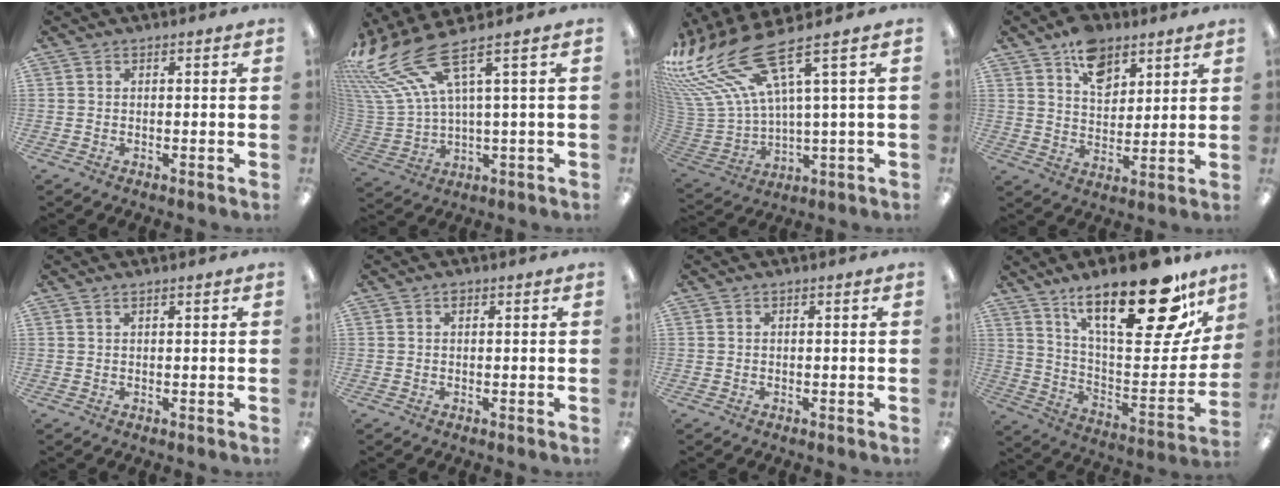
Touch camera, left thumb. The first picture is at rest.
{"total": 15.7, "force": [8.5, 6.0, 11.8], "torque": [-0.274, -0.051, 0.148]}
{"total": 19.7, "force": [11.5, 7.2, 14.3], "torque": [-0.305, -0.075, 0.201]}
{"total": 10.0, "force": [6.4, 6.3, 4.5], "torque": [-0.055, -0.029, 0.113]}
{"total": 0.8, "force": [0.6, 0.1, 0.5], "torque": [-0.012, 0.000, 0.011]}
{"total": 0.8, "force": [0.5, 0.5, 0.5], "torque": [-0.004, 0.001, 0.006]}
{"total": 0.0}
{"total": 26.9, "force": [17.4, 9.2, 18.3], "torque": [-0.265, -0.111, 0.286]}